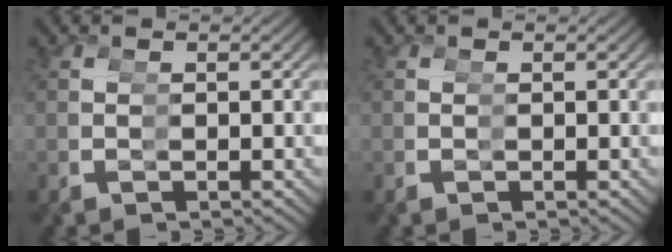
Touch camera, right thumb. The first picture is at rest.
{"total": 0.0}